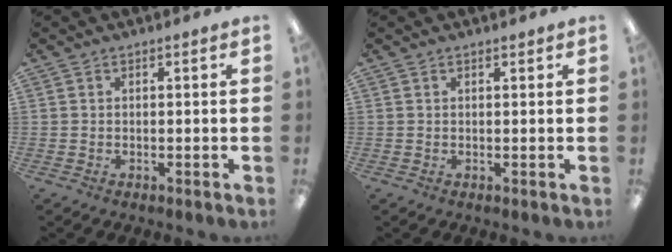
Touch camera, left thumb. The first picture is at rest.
{"total": 0.6, "force": [0.5, 0.2, 0.2], "torque": [0.003, -0.003, 0.008]}